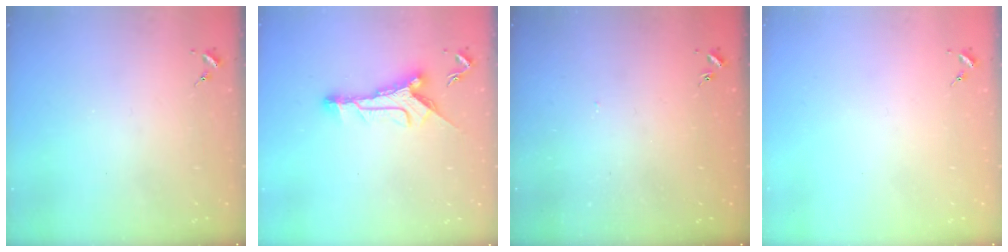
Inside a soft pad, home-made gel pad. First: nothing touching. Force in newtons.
{"total": 11.0, "press": 10.9, "slide": 0.7}
{"total": 1.2, "press": 1.1, "slide": 0.1}
{"total": 0.0}